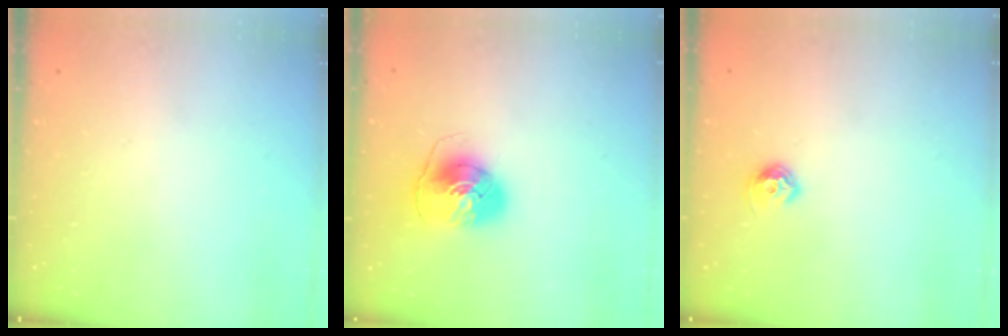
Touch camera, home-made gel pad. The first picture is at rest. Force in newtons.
{"total": 8.5, "press": 8.4, "slide": 1.3}
{"total": 6.9, "press": 6.8, "slide": 1.0}